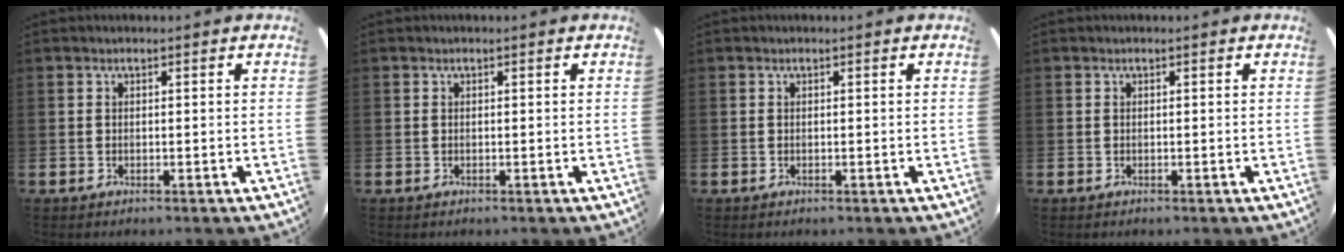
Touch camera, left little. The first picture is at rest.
{"total": 0.0}
{"total": 0.0}
{"total": 0.0}